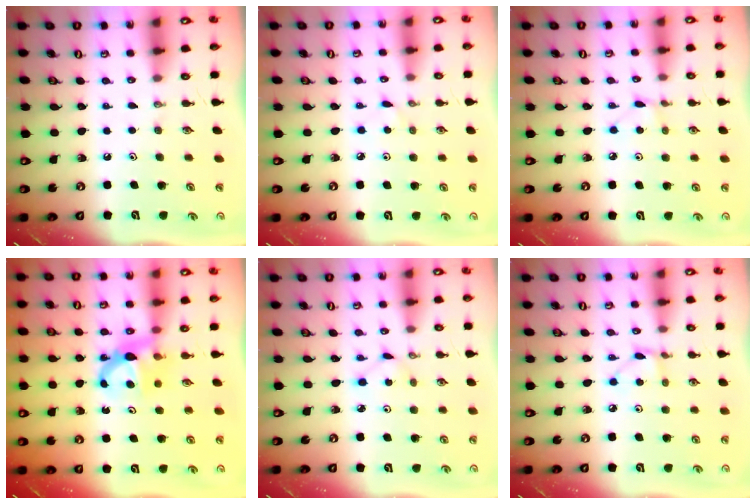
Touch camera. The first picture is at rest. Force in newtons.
{"total": 2.9, "press": 2.9, "slide": 0.1}
{"total": 2.6, "press": 2.6, "slide": 0.3}
{"total": 7.3, "press": 7.3, "slide": 0.2}
{"total": 2.0, "press": 2.0, "slide": 0.2}
{"total": 3.3, "press": 3.3, "slide": 0.3}